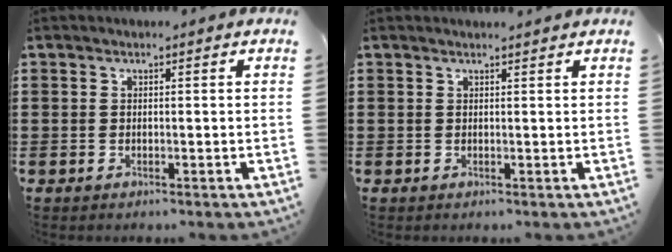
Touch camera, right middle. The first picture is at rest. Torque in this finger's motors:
{"motor_torque": [-0.14, -0.12, -0.15, -0.02]}